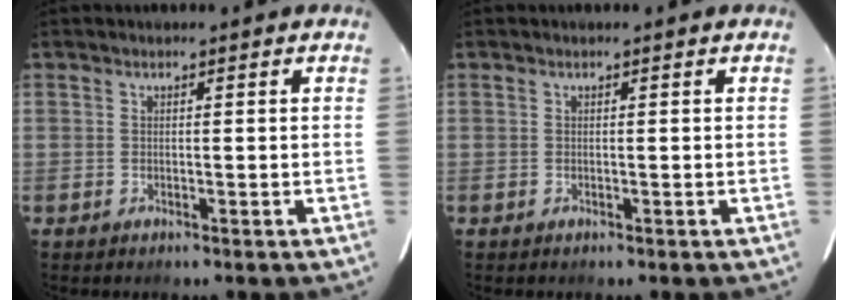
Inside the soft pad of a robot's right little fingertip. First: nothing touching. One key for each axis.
{"total": 0.0}